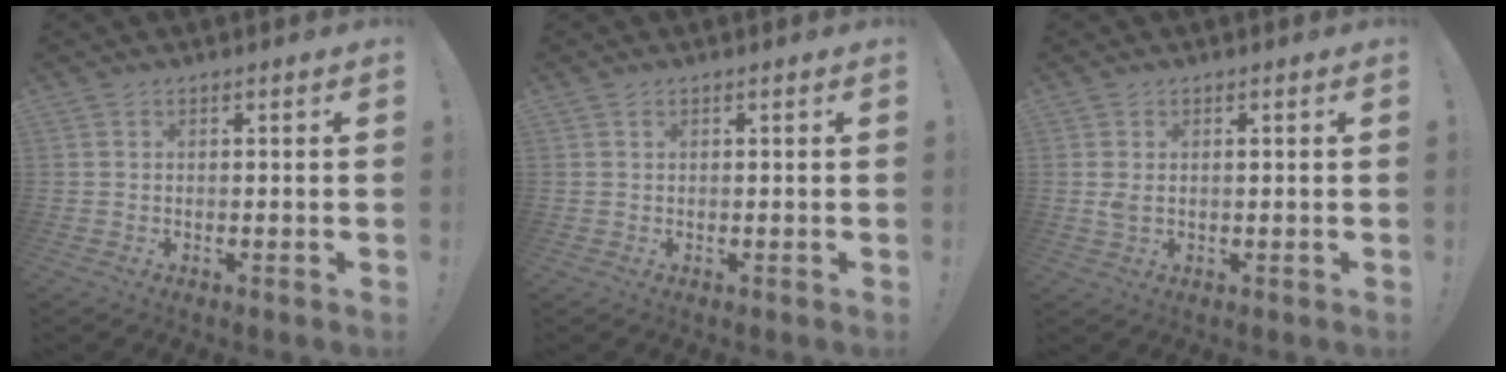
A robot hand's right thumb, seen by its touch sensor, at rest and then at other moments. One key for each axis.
{"total": 0.0}
{"total": 1.6, "fx": 0.4, "fy": 0.9, "fz": 1.3, "tx": -0.025, "ty": 0.003, "tz": 0.005}